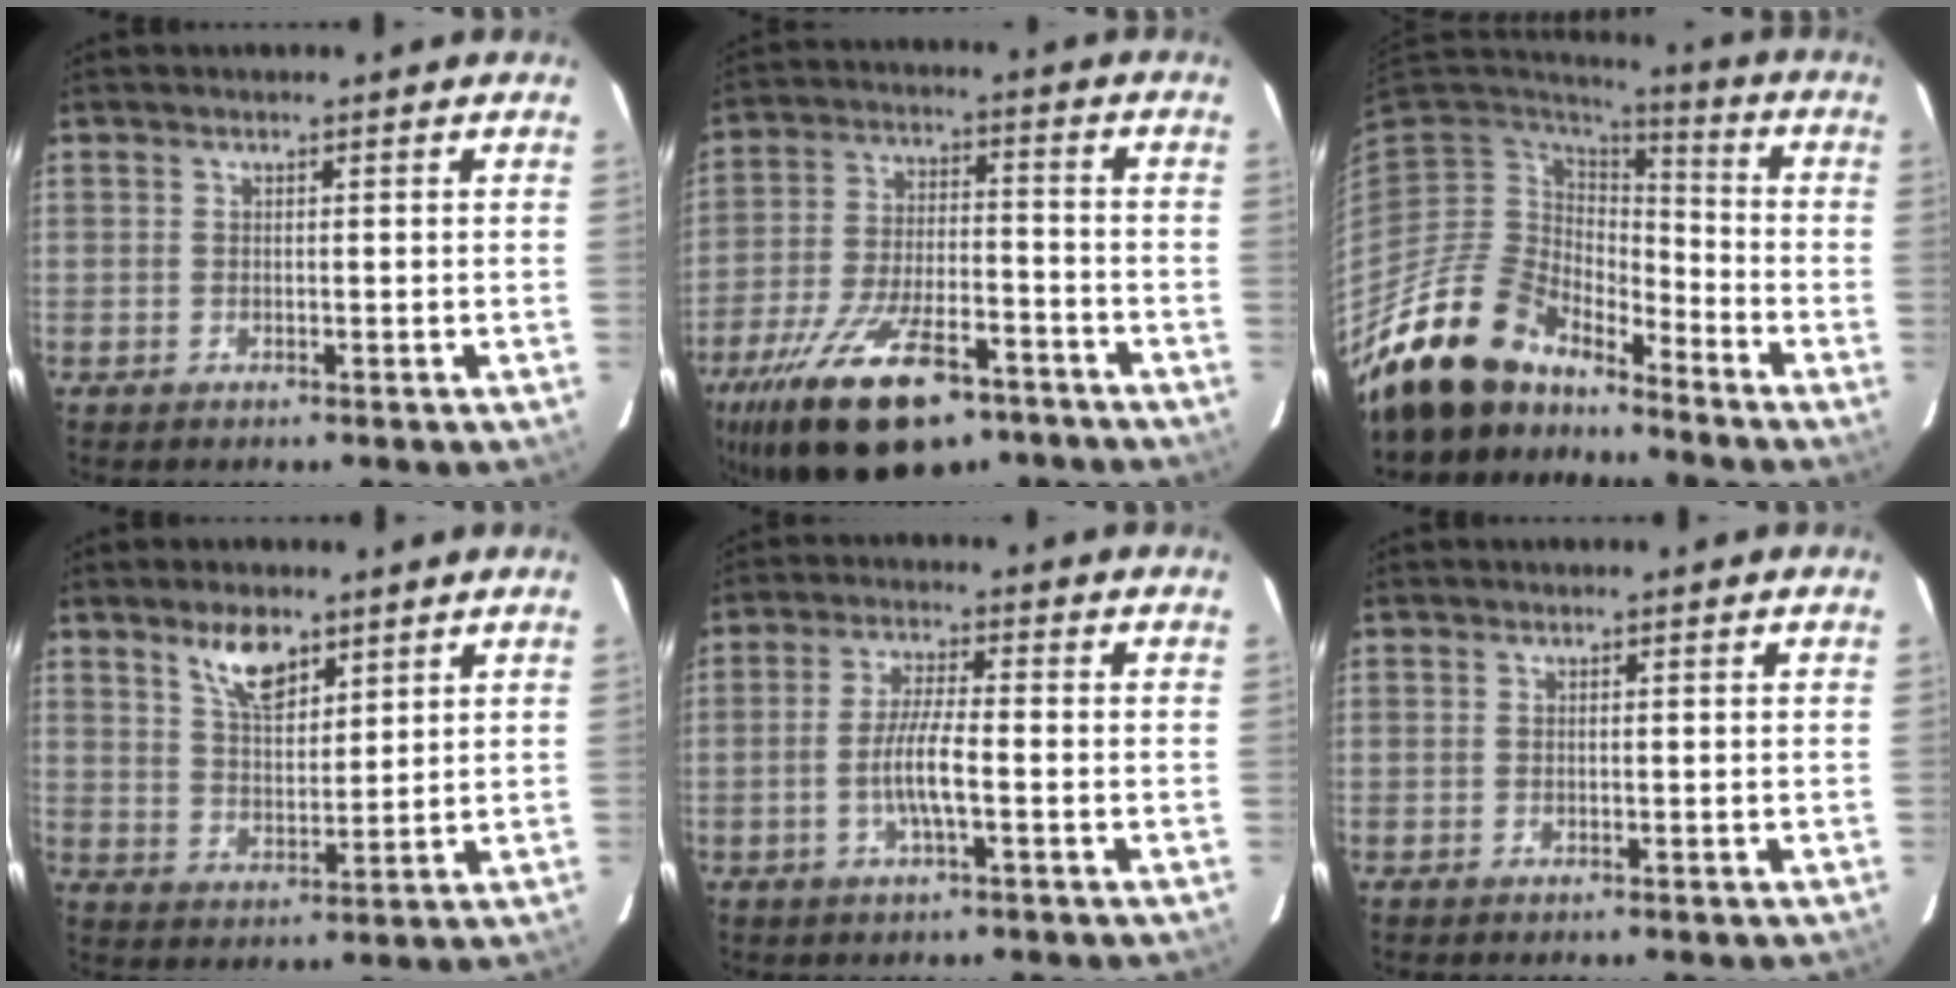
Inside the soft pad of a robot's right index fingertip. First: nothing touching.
{"total": 22.2, "force": [-14.5, 9.3, 13.9], "torque": [-0.274, -0.027, -0.230]}
{"total": 16.1, "force": [-13.9, 6.8, 4.4], "torque": [-0.111, 0.002, -0.251]}
{"total": 7.6, "force": [5.1, 3.3, 4.7], "torque": [-0.078, 0.004, 0.098]}
{"total": 6.1, "force": [-1.8, 0.7, 5.8], "torque": [-0.113, -0.003, -0.035]}
{"total": 0.0}